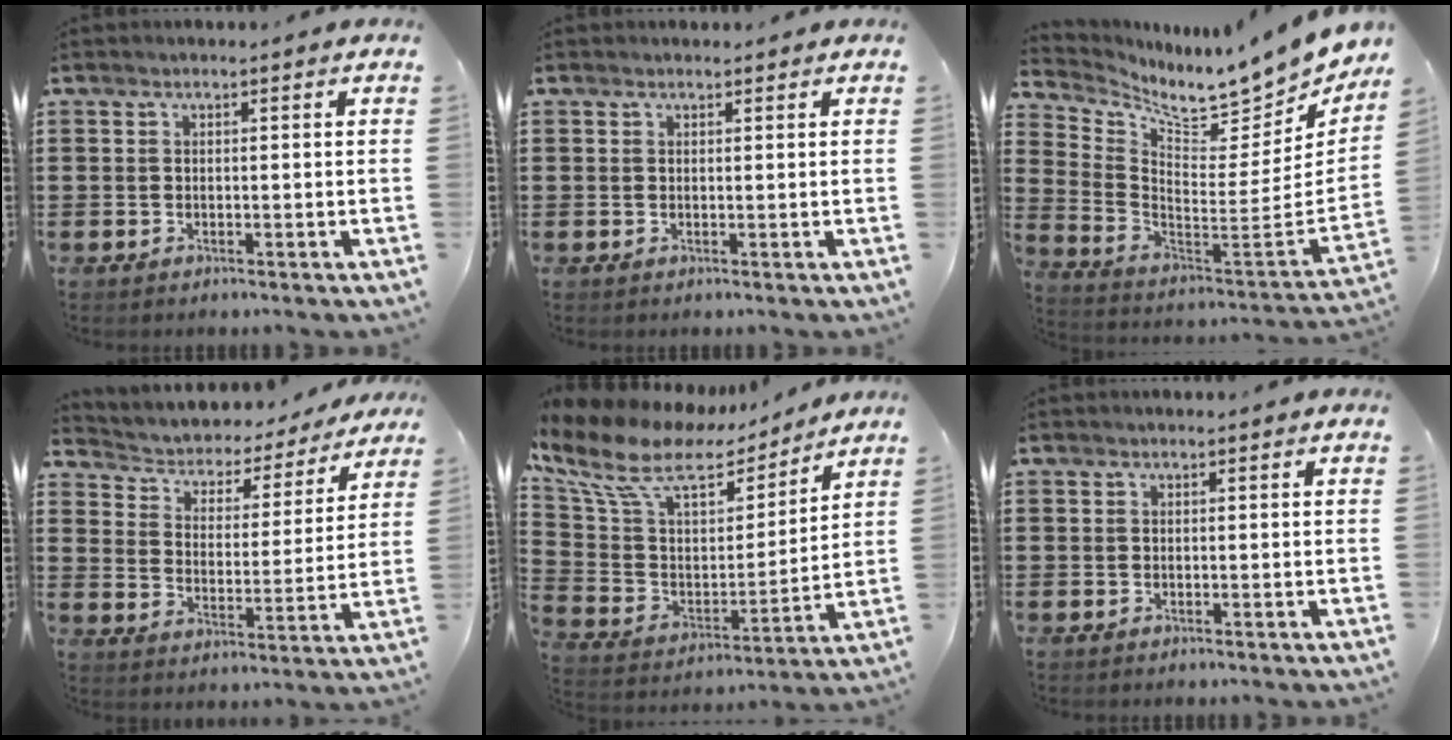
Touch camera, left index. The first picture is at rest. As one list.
[{"total": 0.6, "force": [0.5, 0.2, 0.1], "torque": [0.004, -0.003, 0.010]}, {"total": 8.6, "force": [7.8, 1.3, 3.4], "torque": [-0.084, -0.082, 0.126]}, {"total": 3.1, "force": [2.8, 1.3, 0.2], "torque": [-0.026, -0.025, 0.038]}, {"total": 12.3, "force": [8.2, 5.4, 7.5], "torque": [-0.176, -0.034, 0.140]}, {"total": 0.0}]